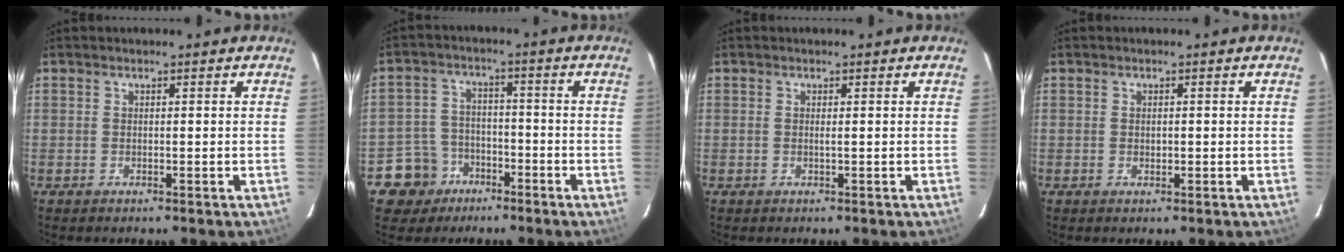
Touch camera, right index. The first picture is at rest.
{"total": 8.2, "force": [-4.7, 6.7, 0.8], "torque": [-0.042, 0.027, -0.070]}
{"total": 0.5, "force": [0.0, -0.1, 0.5], "torque": [-0.009, 0.000, -0.001]}
{"total": 0.9, "force": [0.0, 0.7, 0.7], "torque": [-0.010, 0.001, 0.001]}